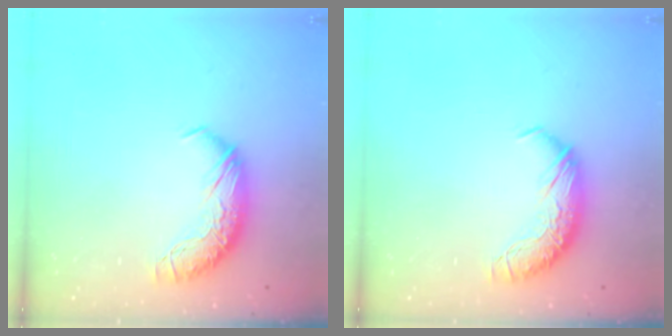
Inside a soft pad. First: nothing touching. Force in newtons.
{"total": 0.0}